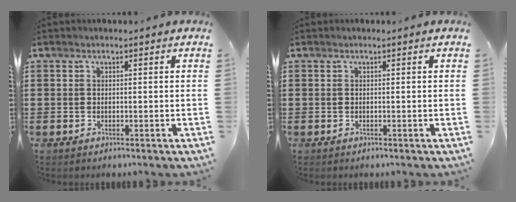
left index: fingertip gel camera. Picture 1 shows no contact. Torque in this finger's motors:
{"motor_torque": [0.00, 0.00, 0.00, -0.01]}